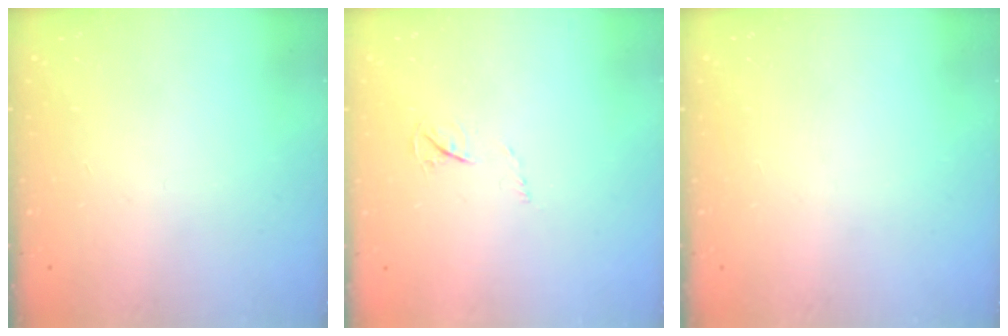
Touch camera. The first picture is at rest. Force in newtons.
{"total": 3.3, "press": 3.2, "slide": 0.5}
{"total": 0.0}